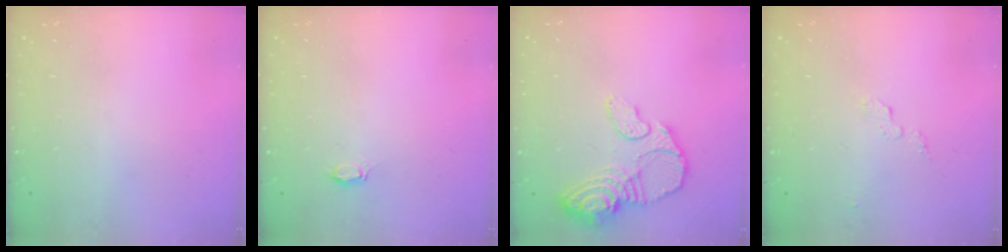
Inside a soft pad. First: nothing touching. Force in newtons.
{"total": 2.1, "press": 2.1, "slide": 0.3}
{"total": 16.0, "press": 15.9, "slide": 1.4}
{"total": 3.5, "press": 3.5, "slide": 0.3}